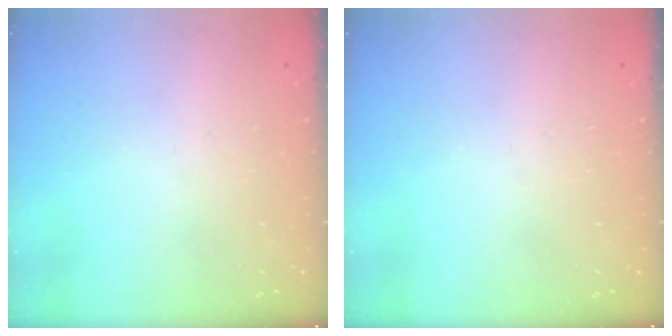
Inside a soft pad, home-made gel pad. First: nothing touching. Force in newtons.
{"total": 0.0}